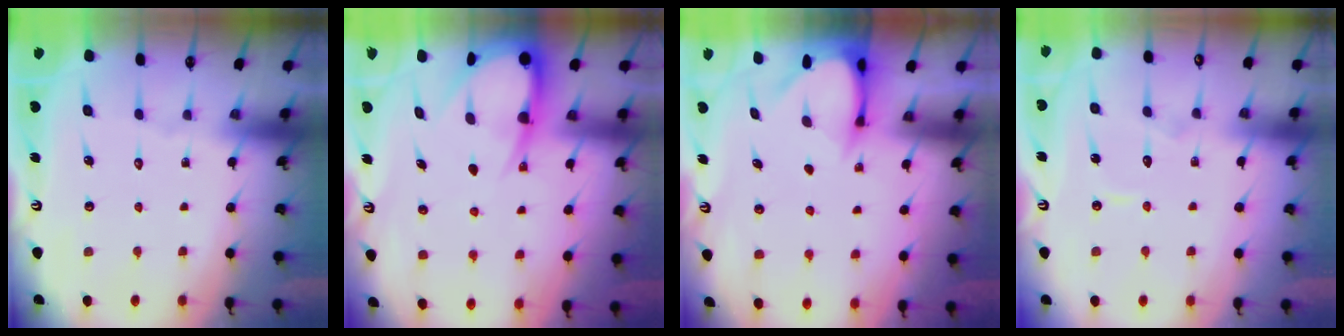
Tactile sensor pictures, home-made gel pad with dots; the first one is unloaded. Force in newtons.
{"total": 8.8, "press": 8.8, "slide": 0.8}
{"total": 3.8, "press": 3.7, "slide": 0.3}
{"total": 5.6, "press": 5.6, "slide": 0.3}